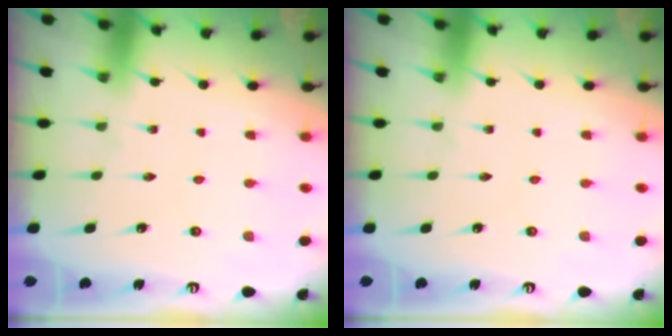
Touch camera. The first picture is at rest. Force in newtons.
{"total": 0.0}